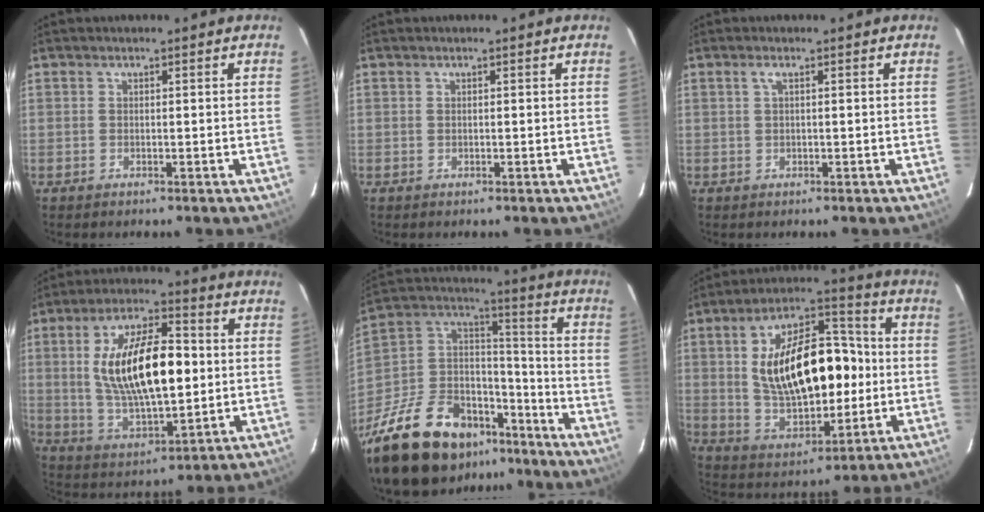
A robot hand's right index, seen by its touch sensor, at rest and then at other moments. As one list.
[{"total": 0.0}, {"total": 0.9, "force": [0.2, -0.2, 0.9], "torque": [-0.016, 0.003, 0.002]}, {"total": 19.0, "force": [1.6, 7.8, 17.3], "torque": [-0.316, 0.010, 0.042]}, {"total": 29.6, "force": [-20.4, 15.0, 15.3], "torque": [-0.330, 0.018, -0.317]}, {"total": 20.9, "force": [0.9, 10.9, 17.8], "torque": [-0.319, 0.023, 0.035]}]